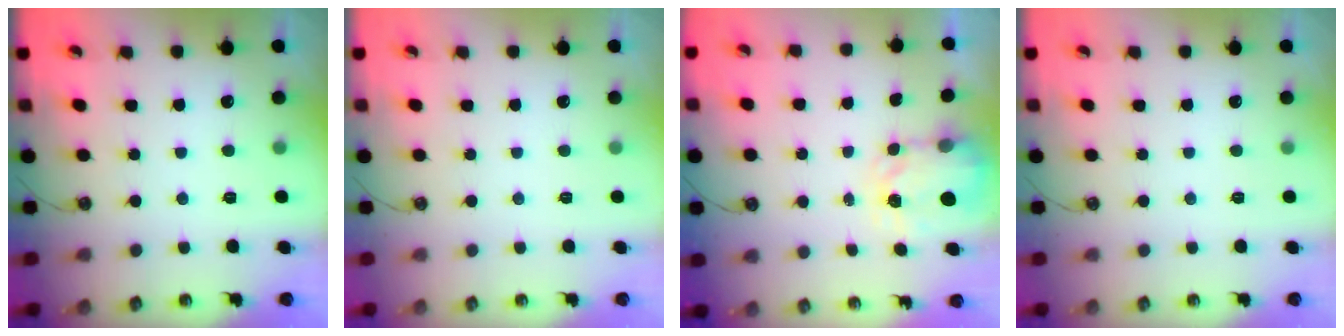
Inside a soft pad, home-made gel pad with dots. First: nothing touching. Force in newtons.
{"total": 0.0}
{"total": 3.6, "press": 3.6, "slide": 0.6}
{"total": 0.0}